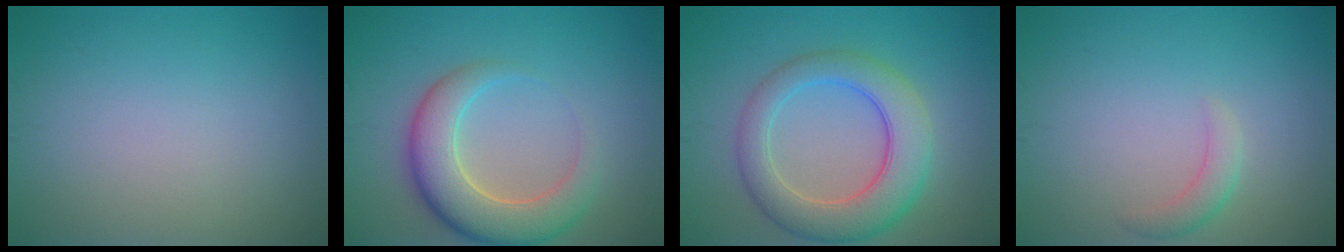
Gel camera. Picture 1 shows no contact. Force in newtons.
{"total": 6.5, "press": 6.5, "slide": 0.5}
{"total": 6.8, "press": 6.8, "slide": 0.3}
{"total": 1.7, "press": 1.7, "slide": 0.1}